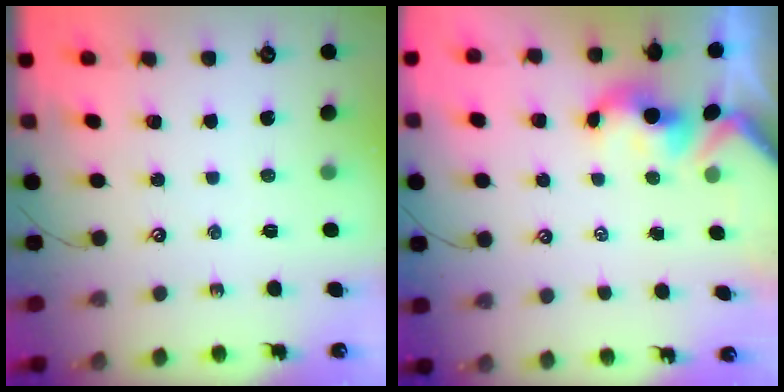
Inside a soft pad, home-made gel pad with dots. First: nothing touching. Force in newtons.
{"total": 1.0, "press": 0.7, "slide": 0.7}